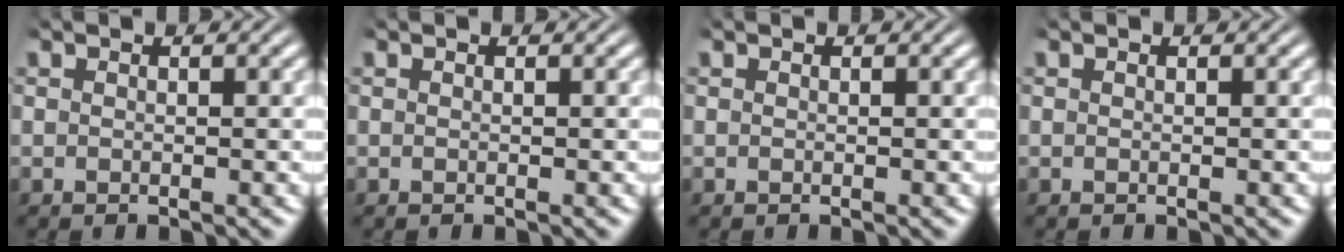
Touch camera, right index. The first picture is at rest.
{"total": 0.0}
{"total": 0.0}
{"total": 0.0}